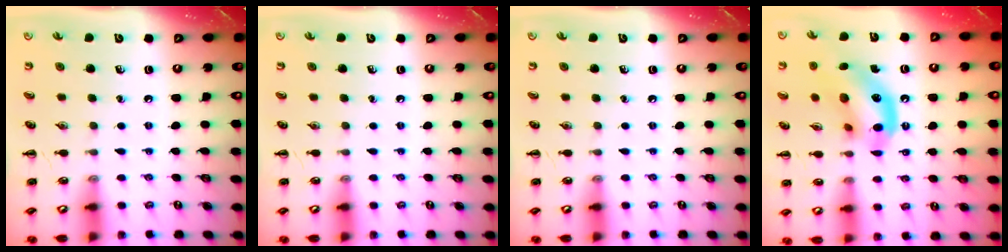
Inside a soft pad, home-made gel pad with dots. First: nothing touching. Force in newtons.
{"total": 0.0}
{"total": 0.0}
{"total": 14.0, "press": 13.7, "slide": 3.1}